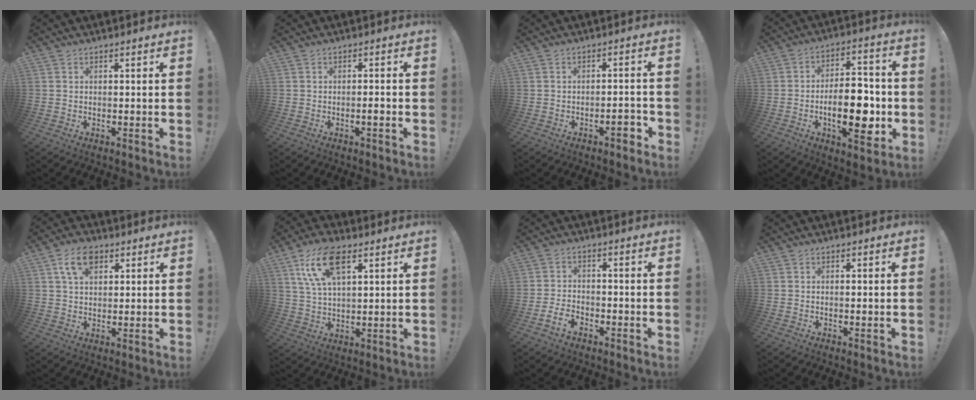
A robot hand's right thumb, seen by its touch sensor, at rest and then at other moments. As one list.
[{"total": 2.2, "force": [-1.1, -0.1, 2.0], "torque": [-0.030, -0.001, -0.021]}, {"total": 4.5, "force": [-2.7, 1.3, 3.4], "torque": [-0.045, 0.010, -0.046]}, {"total": 16.5, "force": [-3.9, 7.5, 14.2], "torque": [-0.226, 0.010, -0.066]}, {"total": 8.2, "force": [3.9, 5.1, 5.1], "torque": [-0.085, 0.000, 0.073]}, {"total": 13.5, "force": [6.6, 6.4, 9.9], "torque": [-0.194, -0.012, 0.119]}, {"total": 4.9, "force": [-3.2, 2.4, 2.8], "torque": [-0.059, 0.003, -0.061]}, {"total": 0.6, "force": [-0.2, 0.0, 0.6], "torque": [-0.006, -0.003, -0.005]}]